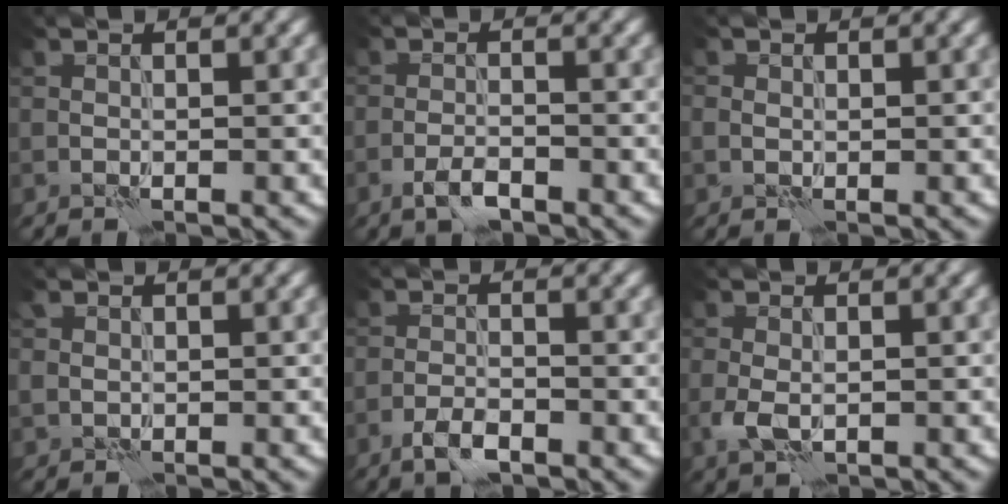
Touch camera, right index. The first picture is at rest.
{"total": 2.0, "force": [-1.4, 0.7, 1.3], "torque": [-0.028, 0.001, -0.030]}
{"total": 0.9, "force": [0.2, 0.8, 0.2], "torque": [-0.003, -0.003, 0.003]}
{"total": 1.4, "force": [0.4, 1.3, 0.3], "torque": [-0.007, -0.001, 0.009]}
{"total": 2.4, "force": [-1.6, 1.0, 1.5], "torque": [-0.031, 0.001, -0.037]}
{"total": 2.3, "force": [-0.4, 1.6, 1.6], "torque": [-0.040, -0.007, -0.009]}